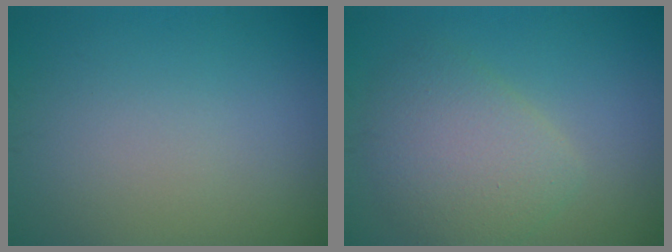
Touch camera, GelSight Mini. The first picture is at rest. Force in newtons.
{"total": 4.4, "press": 4.4, "slide": 0.1}